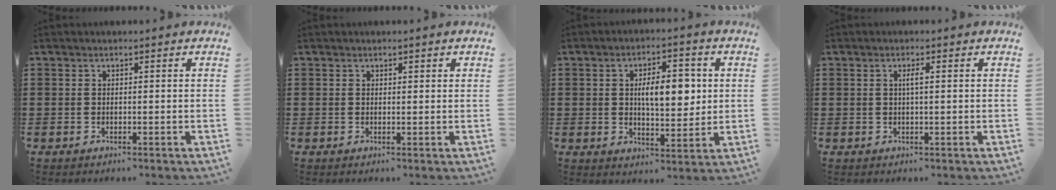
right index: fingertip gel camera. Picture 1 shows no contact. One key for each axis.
{"total": 0.5, "fx": 0.3, "fy": 0.4, "fz": 0.2, "tx": -0.004, "ty": 0.002, "tz": 0.007}
{"total": 7.8, "fx": 1.2, "fy": 3.4, "fz": 6.9, "tx": -0.111, "ty": 0.003, "tz": 0.013}
{"total": 1.7, "fx": 0.3, "fy": 0.2, "fz": 1.7, "tx": -0.034, "ty": 0.000, "tz": 0.004}